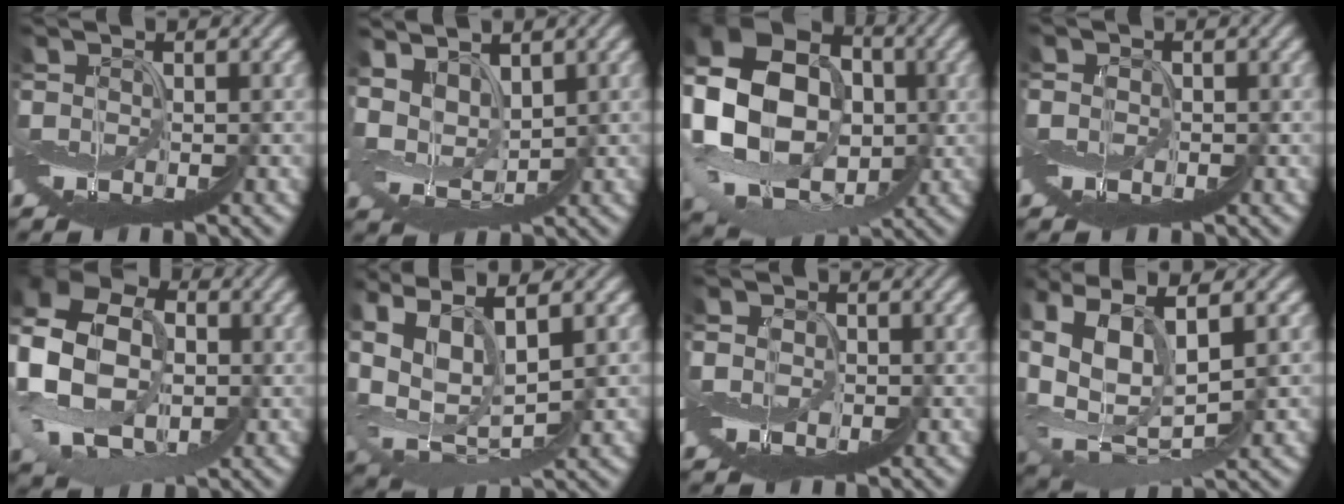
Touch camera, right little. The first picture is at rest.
{"total": 3.0, "force": [2.5, 1.1, 1.2], "torque": [-0.026, 0.016, 0.044]}
{"total": 10.5, "force": [0.0, 8.4, 6.3], "torque": [-0.141, 0.017, -0.007]}
{"total": 1.7, "force": [-0.4, 1.4, 0.9], "torque": [0.009, 0.004, -0.014]}
{"total": 8.5, "force": [-0.2, 6.7, 5.2], "torque": [-0.134, 0.010, -0.016]}
{"total": 5.2, "force": [2.5, 1.2, 4.4], "torque": [-0.116, 0.021, 0.044]}
{"total": 2.7, "force": [-0.4, 2.3, 1.4], "torque": [0.004, 0.008, -0.029]}
{"total": 8.5, "force": [3.0, 3.9, 6.9], "torque": [-0.163, 0.008, 0.072]}